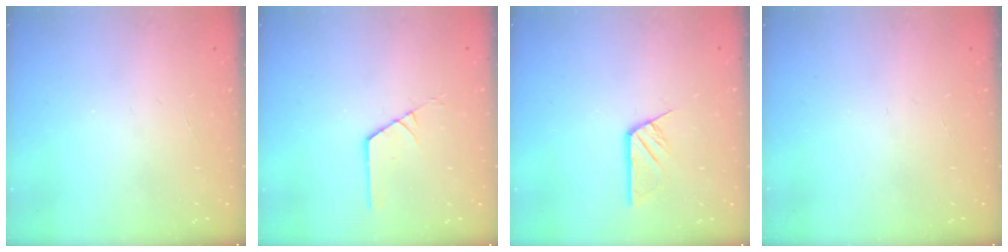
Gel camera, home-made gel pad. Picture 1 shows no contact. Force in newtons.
{"total": 1.3, "press": 1.3, "slide": 0.1}
{"total": 4.8, "press": 4.8, "slide": 0.3}
{"total": 0.0}